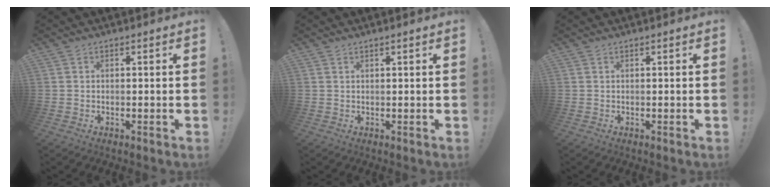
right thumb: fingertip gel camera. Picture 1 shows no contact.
{"total": 0.8, "force": [0.5, -0.2, 0.5], "torque": [-0.006, -0.001, 0.008]}
{"total": 0.0}